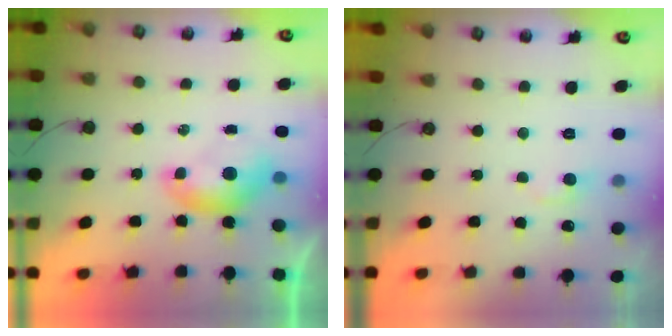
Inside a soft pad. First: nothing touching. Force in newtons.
{"total": 1.1, "press": 0.8, "slide": 0.8}